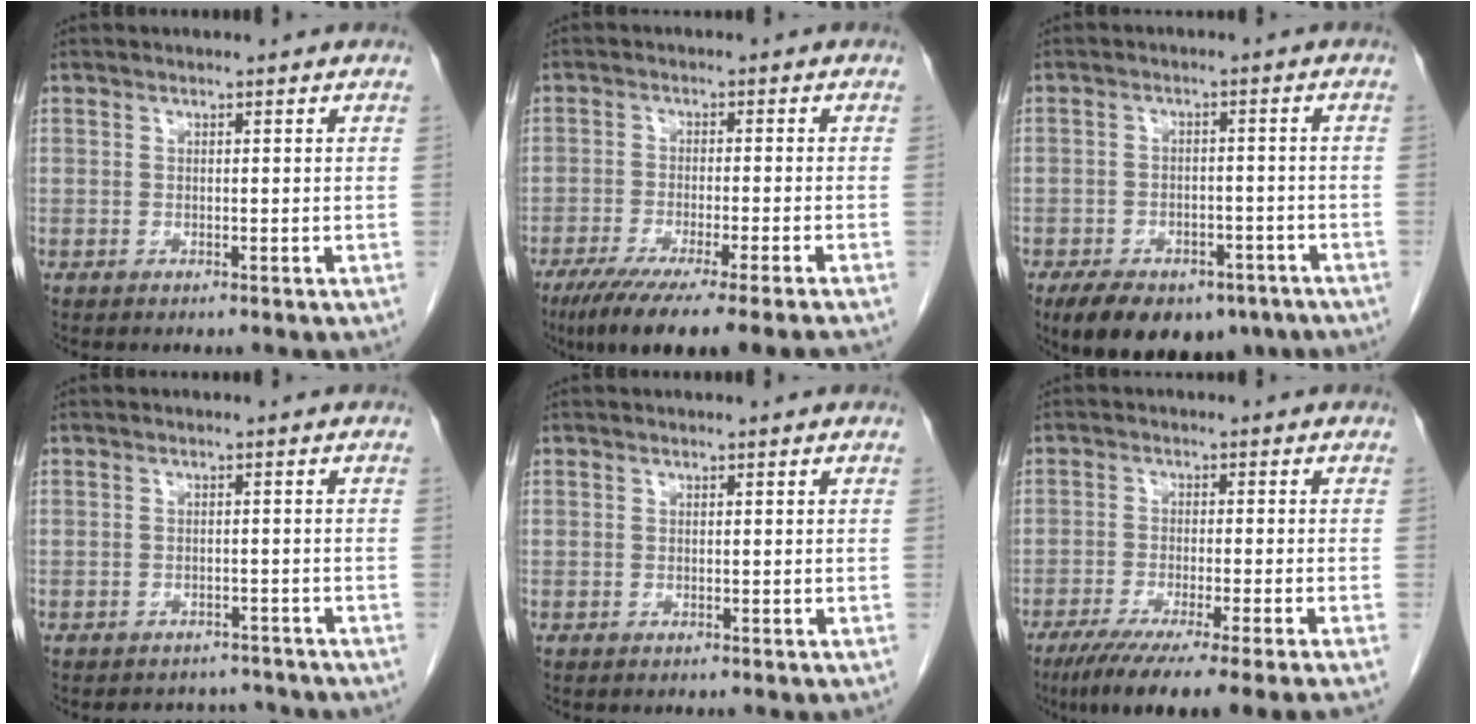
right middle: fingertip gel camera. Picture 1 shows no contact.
{"total": 12.5, "force": [-9.6, -0.9, 7.9], "torque": [-0.111, -0.040, -0.149]}
{"total": 14.7, "force": [-9.8, 7.9, 7.7], "torque": [-0.136, -0.003, -0.135]}
{"total": 5.1, "force": [-4.8, 1.7, -0.2], "torque": [0.006, 0.011, -0.057]}
{"total": 0.0}
{"total": 11.9, "force": [-9.1, -1.3, 7.5], "torque": [-0.105, -0.040, -0.142]}